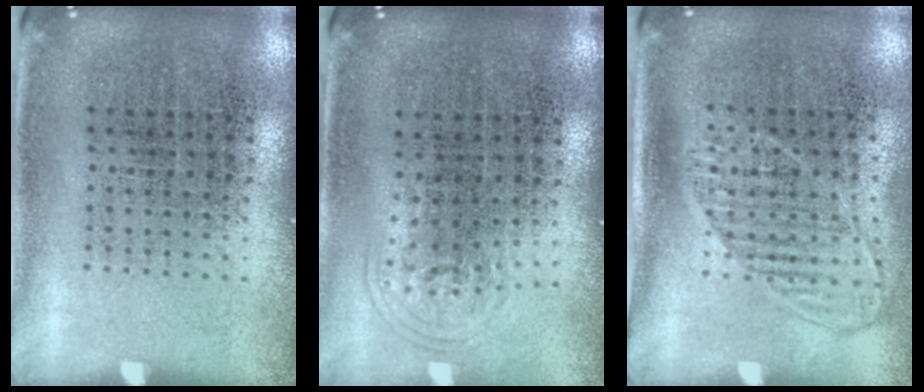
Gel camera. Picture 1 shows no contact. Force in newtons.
{"total": 0.9, "press": 0.7, "slide": 0.6}
{"total": 1.5, "press": 1.3, "slide": 0.7}